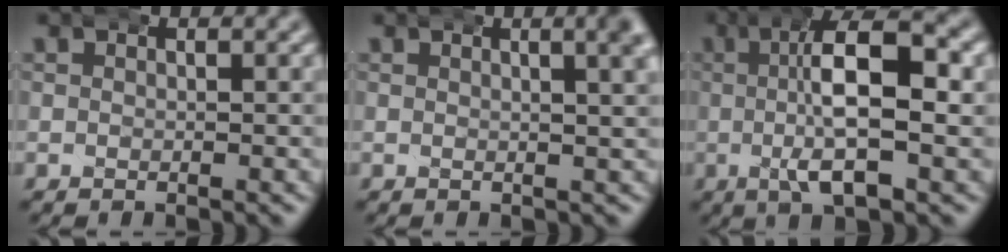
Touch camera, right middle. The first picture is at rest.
{"total": 3.8, "force": [1.9, 1.0, 3.1], "torque": [-0.034, 0.015, 0.024]}
{"total": 8.7, "force": [0.1, 2.8, 8.3], "torque": [-0.138, 0.009, -0.003]}